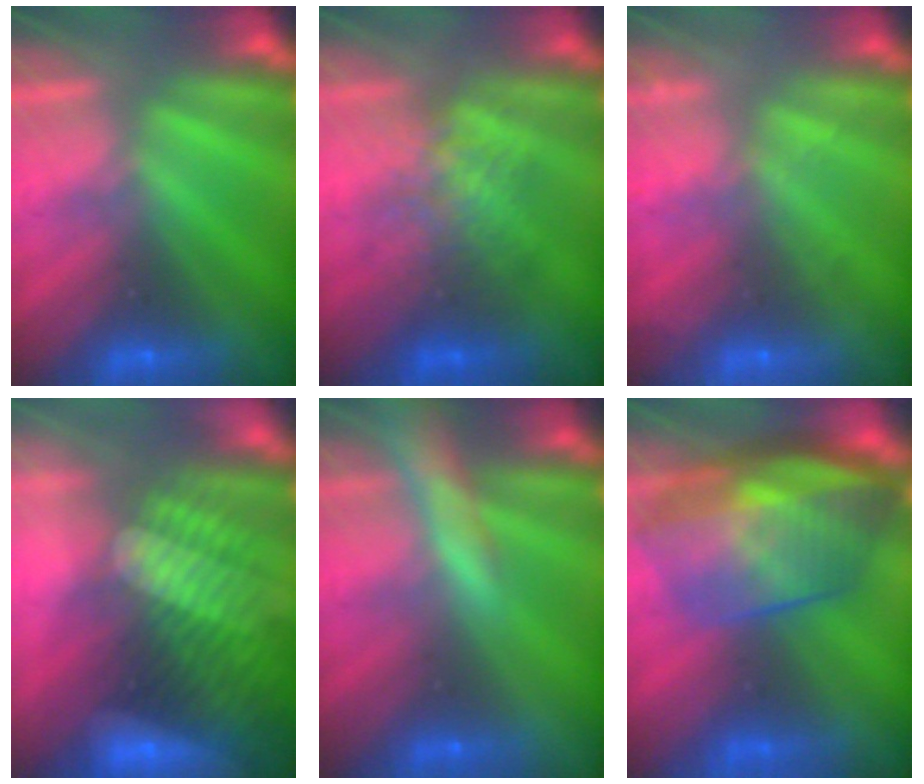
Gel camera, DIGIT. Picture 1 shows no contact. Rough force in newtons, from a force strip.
{"total": 2.2}
{"total": 2.1}
{"total": 9.6}
{"total": 5.5}
{"total": 10.3}